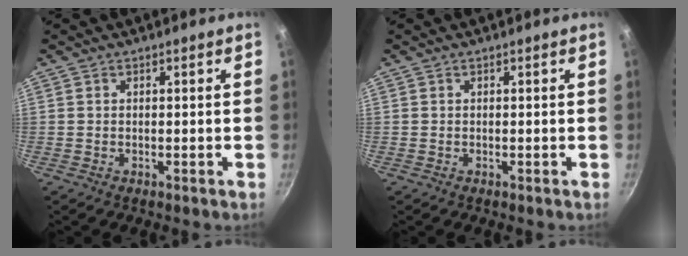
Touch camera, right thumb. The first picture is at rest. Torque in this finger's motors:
{"motor_torque": [-0.06, 0.29, 0.14, -0.14, 0.03]}